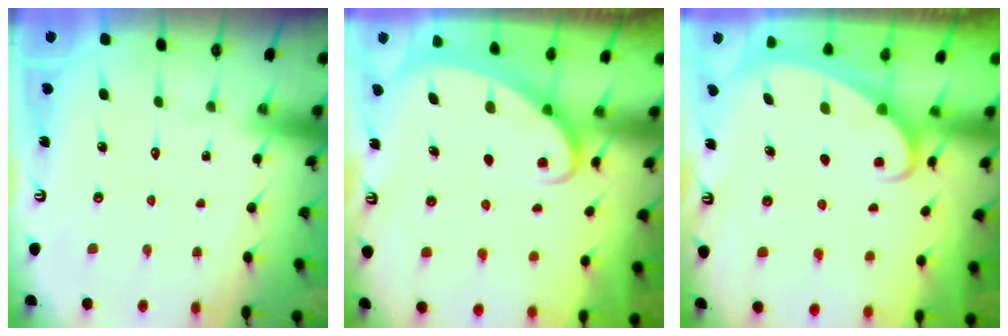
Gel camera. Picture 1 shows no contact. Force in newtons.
{"total": 2.1, "press": 2.1, "slide": 0.2}
{"total": 2.5, "press": 2.5, "slide": 0.4}